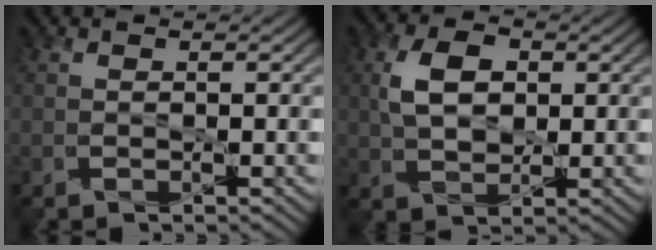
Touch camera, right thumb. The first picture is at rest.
{"total": 6.1, "force": [1.2, 3.9, 4.5], "torque": [-0.096, 0.006, 0.020]}